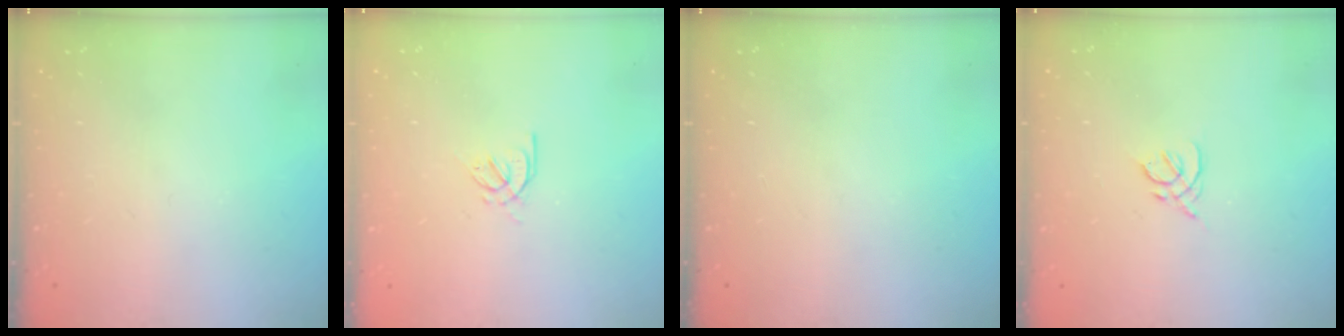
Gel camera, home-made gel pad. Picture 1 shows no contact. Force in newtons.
{"total": 2.6, "press": 2.5, "slide": 0.7}
{"total": 0.0}
{"total": 2.0, "press": 1.9, "slide": 0.6}